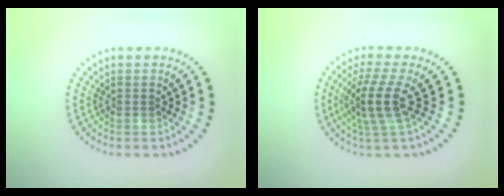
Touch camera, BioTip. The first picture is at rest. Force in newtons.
{"total": 3.7, "press": 2.8, "slide": 2.5}